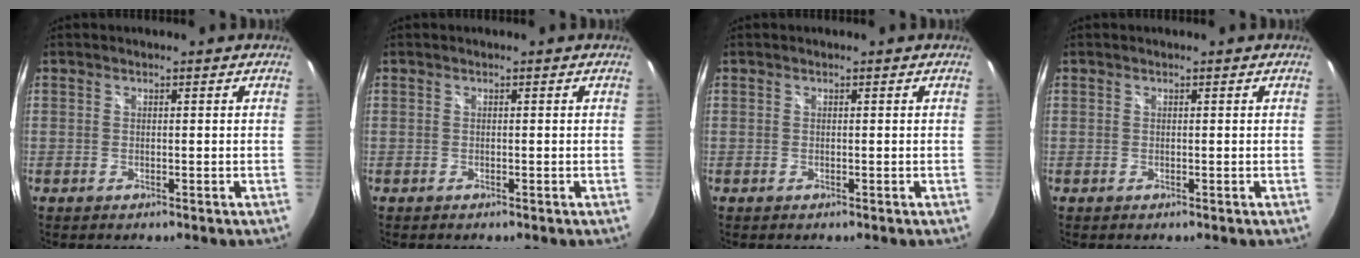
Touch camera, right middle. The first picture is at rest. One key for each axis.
{"total": 0.0}
{"total": 0.0}
{"total": 0.0}